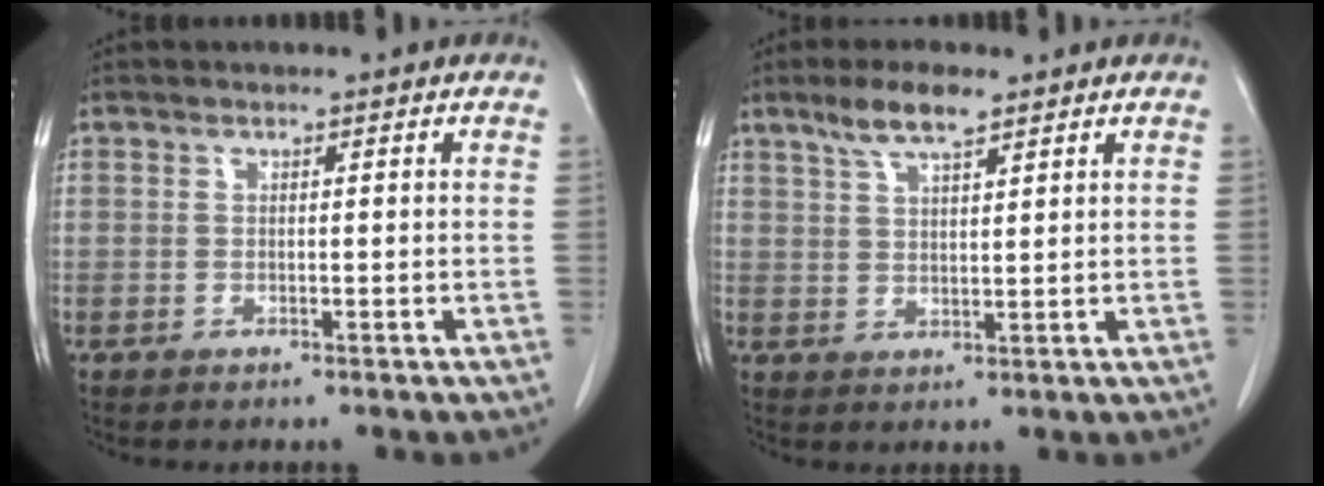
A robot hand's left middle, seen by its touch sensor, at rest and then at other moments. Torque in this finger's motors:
{"motor_torque": [0.81, -0.70, 0.08, 0.05]}